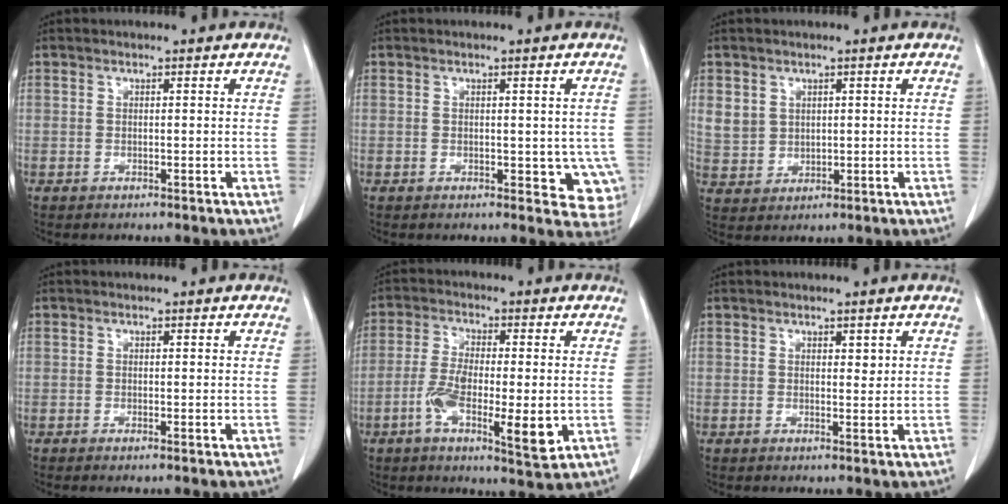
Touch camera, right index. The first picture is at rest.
{"total": 5.9, "force": [-0.7, 3.5, 4.7], "torque": [-0.025, -0.001, -0.003]}
{"total": 5.4, "force": [1.9, 4.8, 1.5], "torque": [-0.033, 0.009, 0.054]}
{"total": 0.6, "force": [-0.4, 0.0, 0.5], "torque": [-0.011, -0.001, -0.006]}
{"total": 10.8, "force": [-2.6, 2.8, 10.1], "torque": [-0.171, -0.012, -0.040]}
{"total": 1.2, "force": [0.6, 0.6, 0.8], "torque": [-0.008, -0.004, 0.010]}